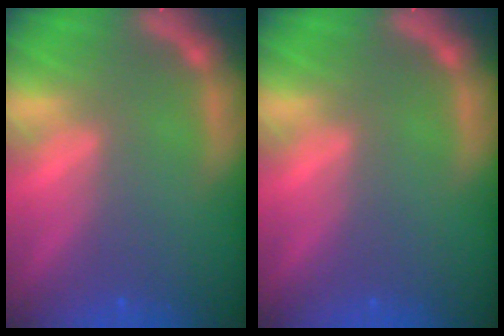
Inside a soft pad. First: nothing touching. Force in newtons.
{"total": 0.0}